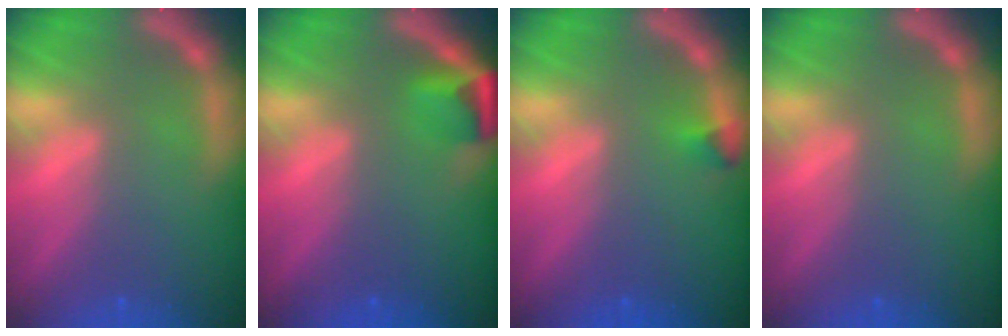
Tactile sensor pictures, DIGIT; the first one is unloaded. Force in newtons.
{"total": 2.9}
{"total": 0.9}
{"total": 0.0}